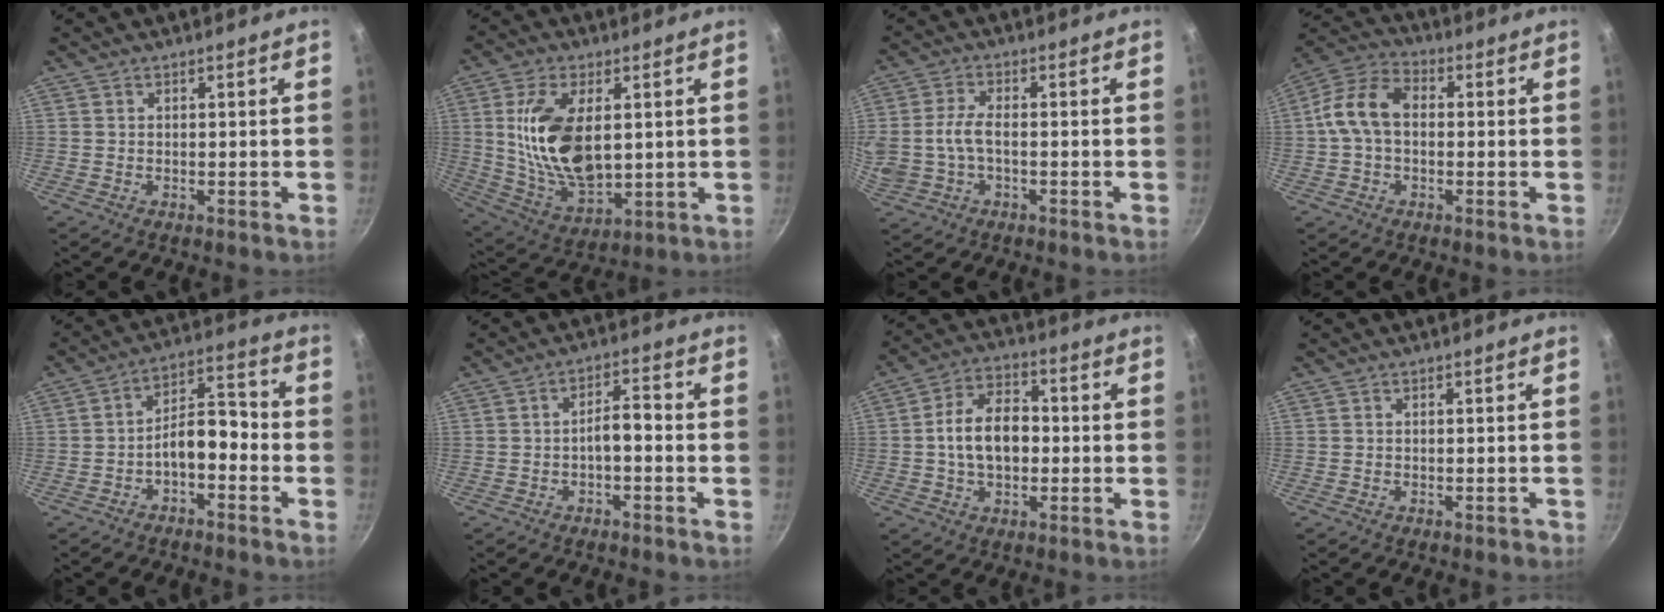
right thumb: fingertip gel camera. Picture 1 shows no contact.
{"total": 17.1, "force": [2.5, 9.0, 14.3], "torque": [-0.263, -0.018, 0.060]}
{"total": 7.4, "force": [-0.7, 4.4, 5.9], "torque": [-0.138, 0.019, -0.011]}
{"total": 10.4, "force": [0.3, 6.9, 7.8], "torque": [-0.153, 0.033, -0.005]}
{"total": 8.5, "force": [-2.8, 4.5, 6.6], "torque": [-0.094, 0.050, -0.055]}
{"total": 4.4, "force": [-1.2, 1.9, 3.8], "torque": [-0.056, 0.029, -0.024]}
{"total": 11.2, "force": [-0.5, 7.2, 8.6], "torque": [-0.135, 0.025, -0.016]}
{"total": 1.0, "force": [-0.7, 0.5, 0.3], "torque": [-0.006, 0.005, -0.010]}